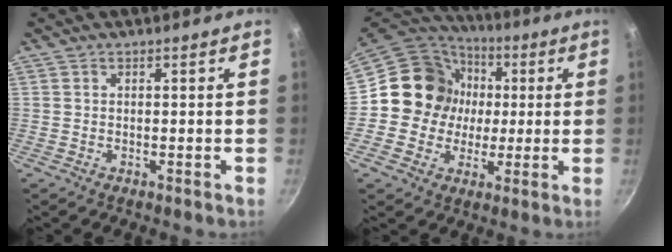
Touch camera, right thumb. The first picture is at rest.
{"total": 15.0, "force": [1.2, 13.8, 5.7], "torque": [-0.071, 0.021, 0.010]}